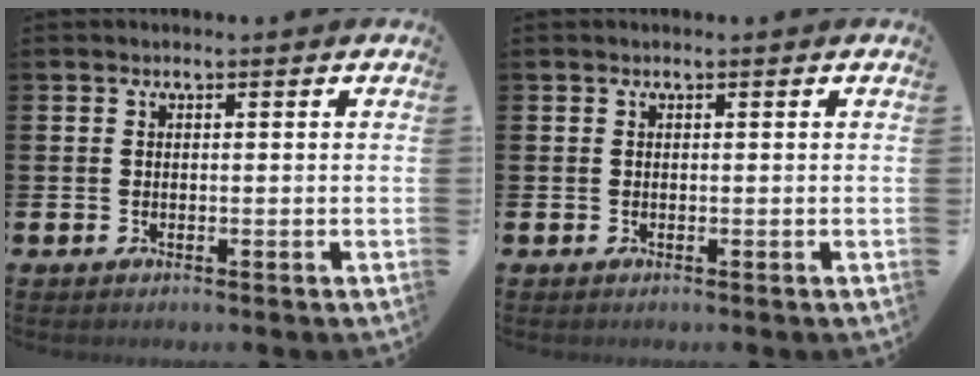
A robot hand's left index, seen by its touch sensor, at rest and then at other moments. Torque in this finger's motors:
{"motor_torque": [-0.03, 0.00, 0.00, -0.01]}